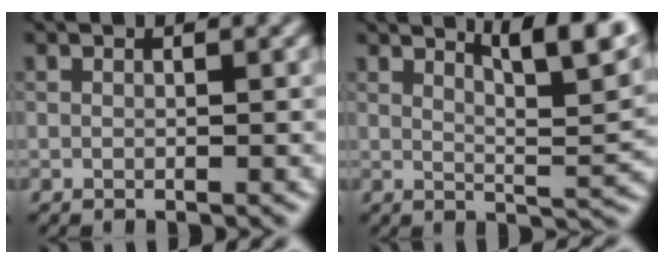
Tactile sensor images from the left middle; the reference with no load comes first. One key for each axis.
{"total": 7.3, "fx": 4.7, "fy": 1.7, "fz": 5.4, "tx": -0.059, "ty": 0.008, "tz": 0.064}